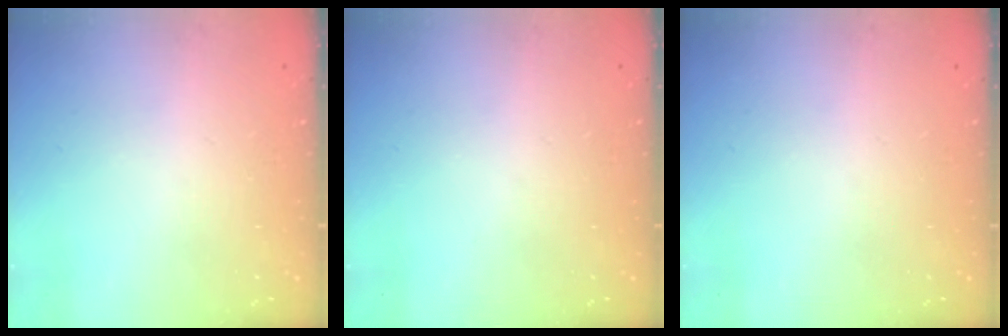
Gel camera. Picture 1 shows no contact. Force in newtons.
{"total": 0.0}
{"total": 0.0}